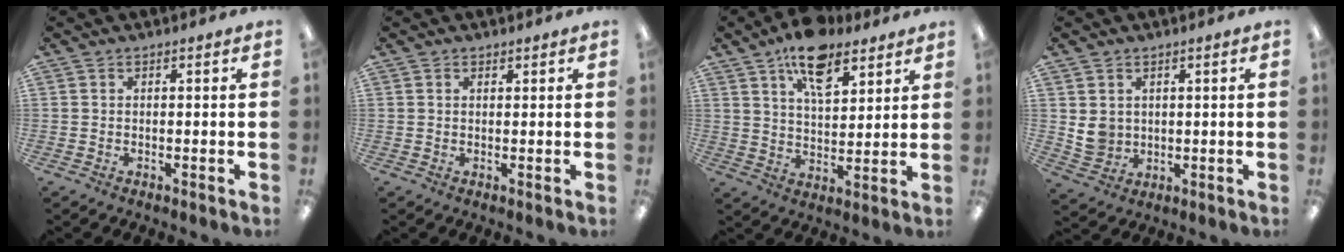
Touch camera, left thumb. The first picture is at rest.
{"total": 0.8, "force": [0.5, 0.5, 0.3], "torque": [-0.005, 0.001, 0.010]}
{"total": 13.1, "force": [8.5, 6.4, 7.6], "torque": [-0.112, -0.038, 0.148]}
{"total": 5.2, "force": [1.7, 4.7, 1.5], "torque": [-0.022, 0.003, 0.037]}